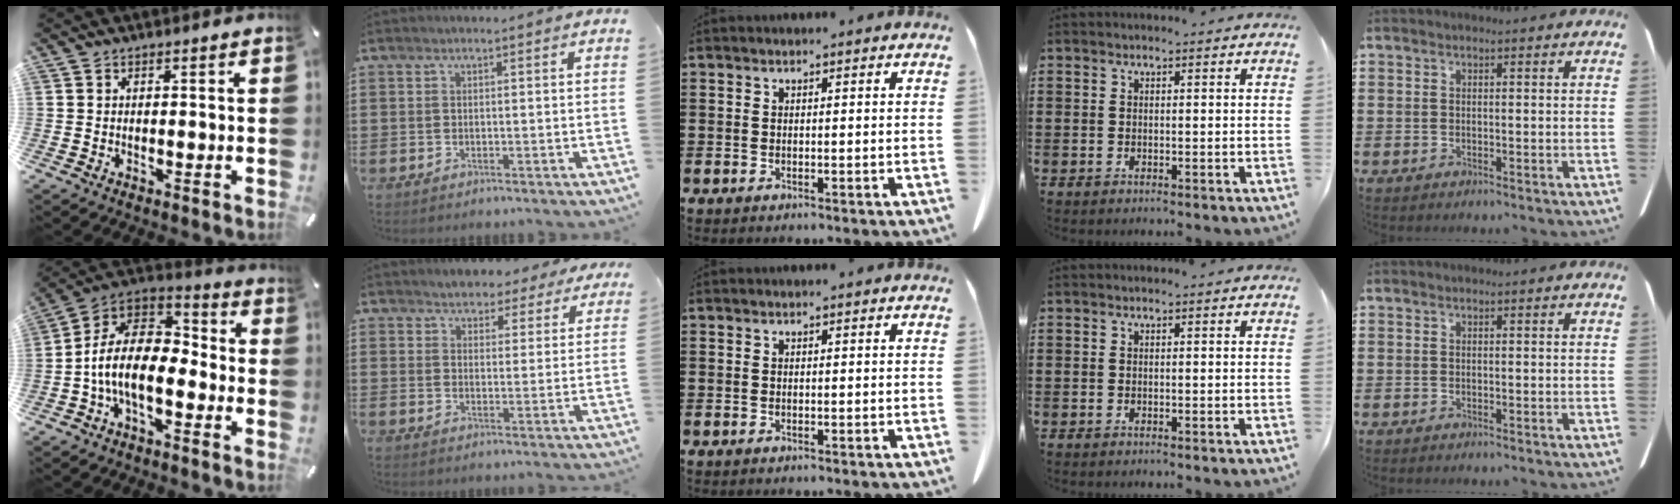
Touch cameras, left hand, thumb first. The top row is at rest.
{"thumb": {"total": 14.3, "force": [-5.2, 7.7, 10.9], "torque": [-0.229, 0.014, -0.094]}, "index": {"total": 3.6, "force": [3.3, 1.5, -0.1], "torque": [-0.018, -0.003, 0.060]}}